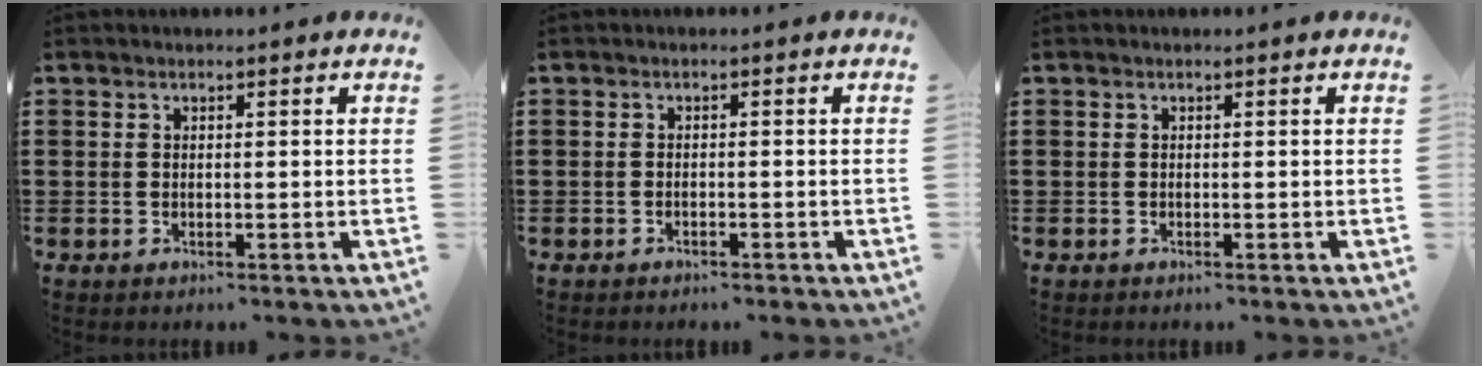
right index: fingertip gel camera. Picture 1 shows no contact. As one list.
[{"total": 0.7, "force": [-0.7, 0.1, 0.3], "torque": [-0.008, -0.002, -0.013]}, {"total": 0.0}]